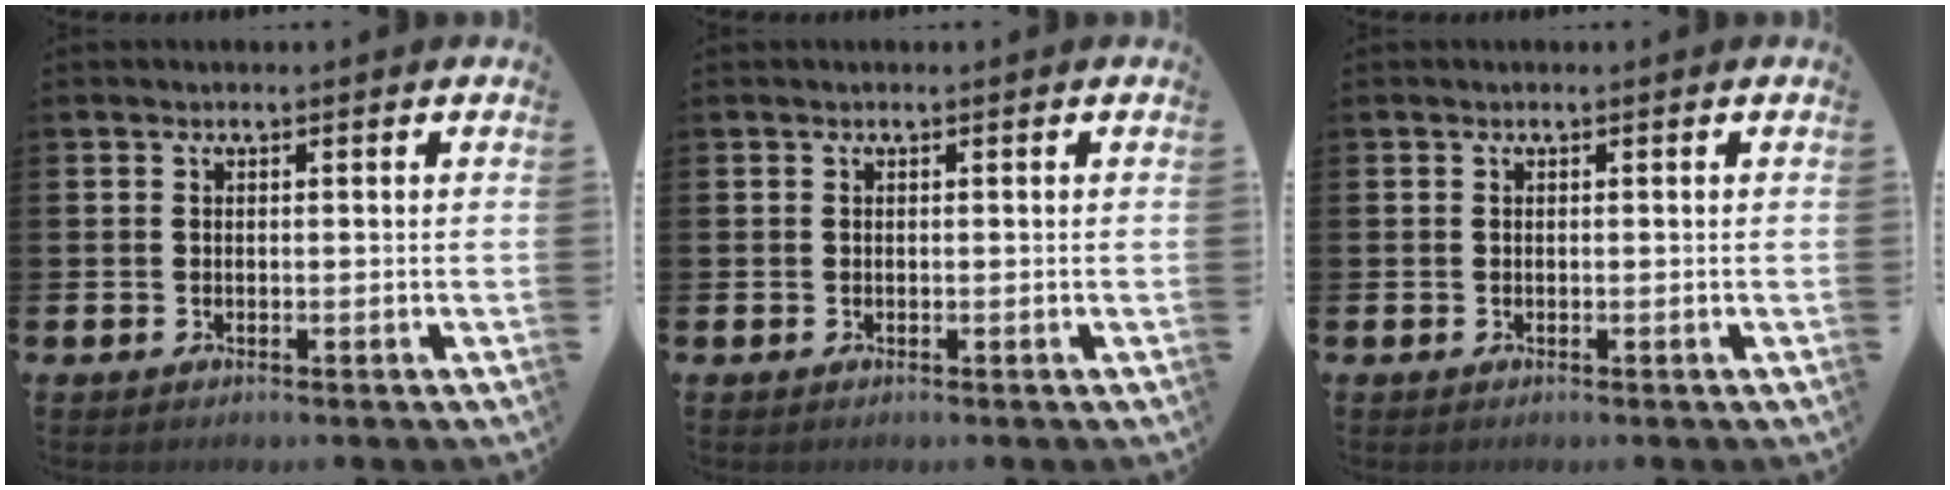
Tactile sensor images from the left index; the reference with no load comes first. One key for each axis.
{"total": 0.0}
{"total": 0.0}